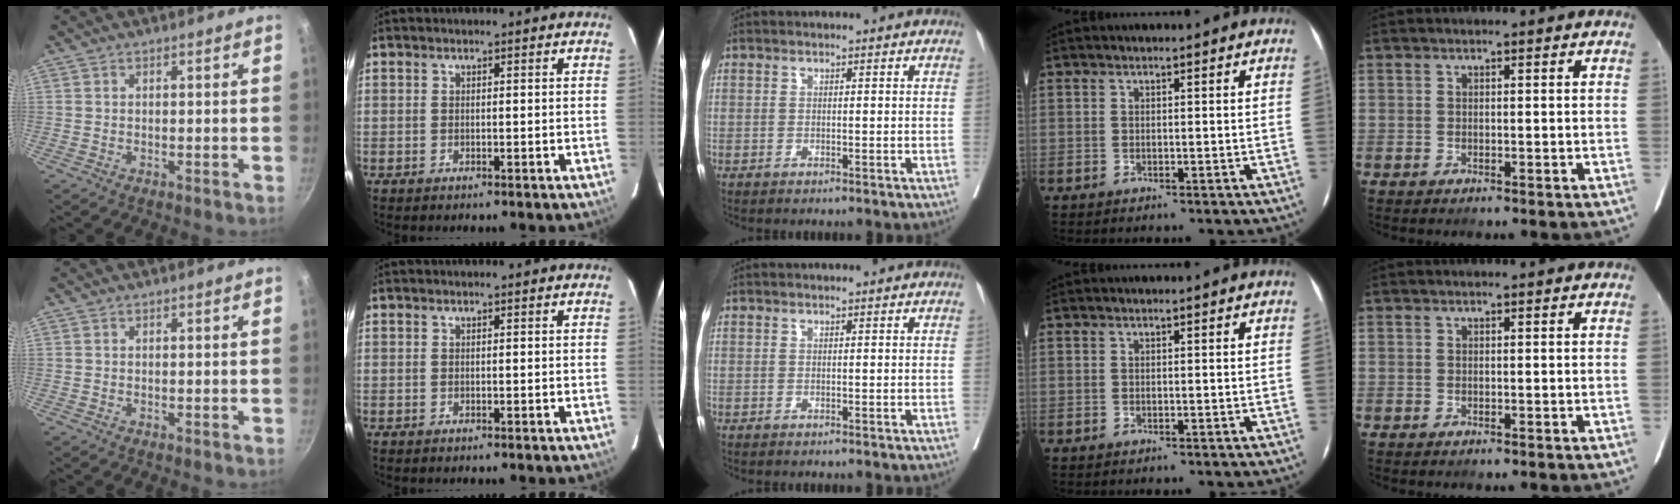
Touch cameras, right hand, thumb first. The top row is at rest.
{}